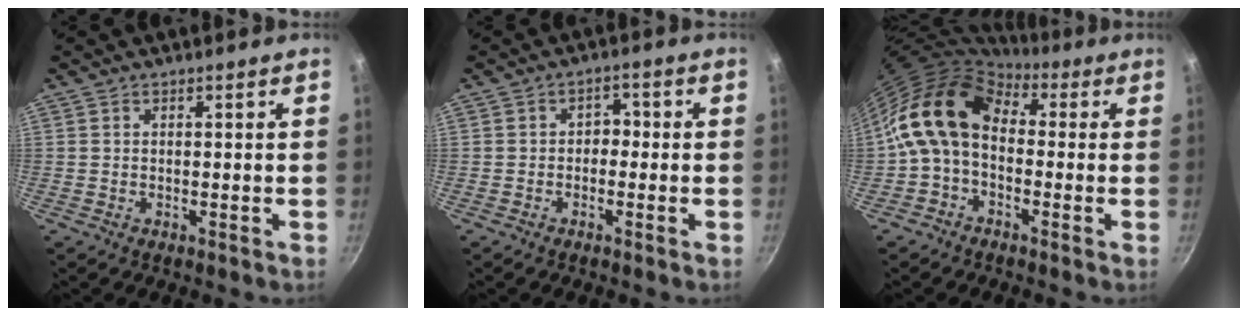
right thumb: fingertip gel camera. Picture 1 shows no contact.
{"total": 2.7, "force": [-0.6, 2.1, 1.5], "torque": [-0.002, 0.013, -0.015]}
{"total": 12.2, "force": [0.4, 8.7, 8.6], "torque": [-0.133, 0.031, -0.018]}